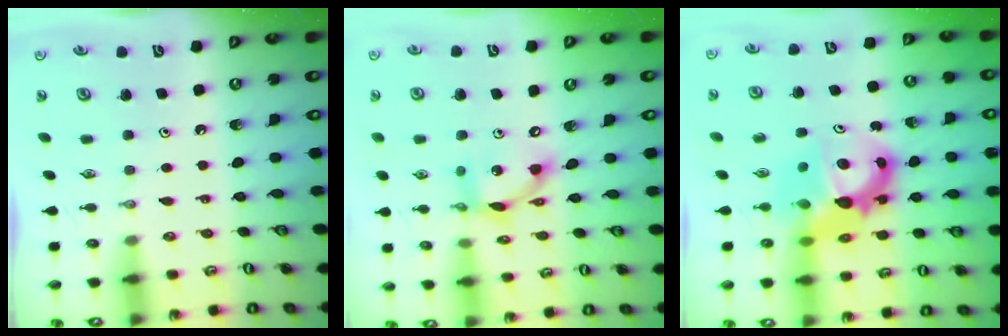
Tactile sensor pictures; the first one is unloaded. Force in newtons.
{"total": 11.7, "press": 11.7, "slide": 0.6}
{"total": 10.5, "press": 10.4, "slide": 0.9}